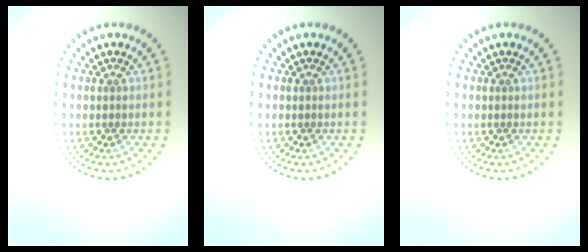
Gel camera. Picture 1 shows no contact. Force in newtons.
{"total": 0.0}
{"total": 0.0}